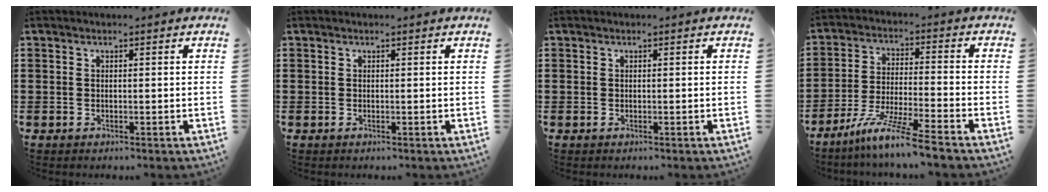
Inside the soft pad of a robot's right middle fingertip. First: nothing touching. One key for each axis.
{"total": 0.0}
{"total": 0.0}
{"total": 8.6, "fx": -7.1, "fy": -0.6, "fz": 4.8, "tx": -0.093, "ty": -0.012, "tz": -0.139}